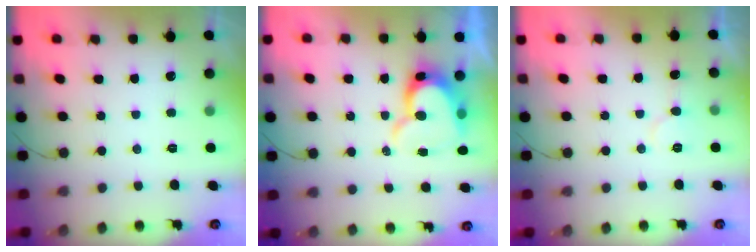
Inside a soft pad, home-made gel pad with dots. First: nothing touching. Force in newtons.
{"total": 11.9, "press": 11.8, "slide": 1.1}
{"total": 6.9, "press": 6.9, "slide": 0.5}